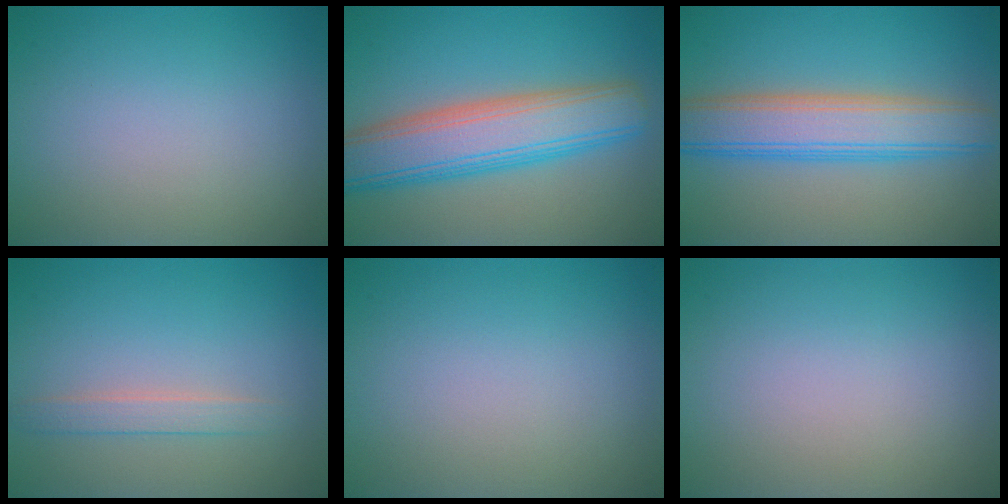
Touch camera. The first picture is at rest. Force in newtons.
{"total": 8.4, "press": 8.4, "slide": 0.3}
{"total": 7.0, "press": 7.0, "slide": 0.3}
{"total": 1.8, "press": 1.8, "slide": 0.2}
{"total": 0.0}
{"total": 0.0}